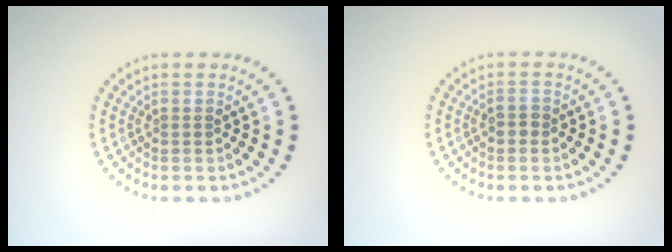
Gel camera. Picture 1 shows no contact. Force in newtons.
{"total": 1.2, "press": 1.1, "slide": 0.4}